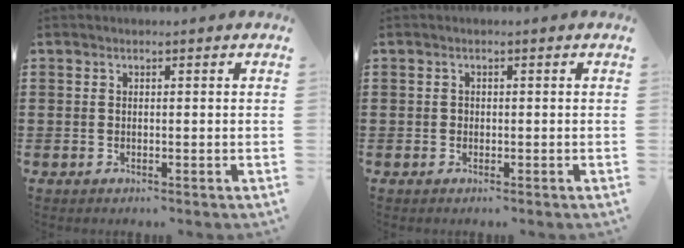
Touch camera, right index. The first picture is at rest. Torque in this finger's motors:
{"motor_torque": [0.20, -0.20, 0.00, 0.00]}